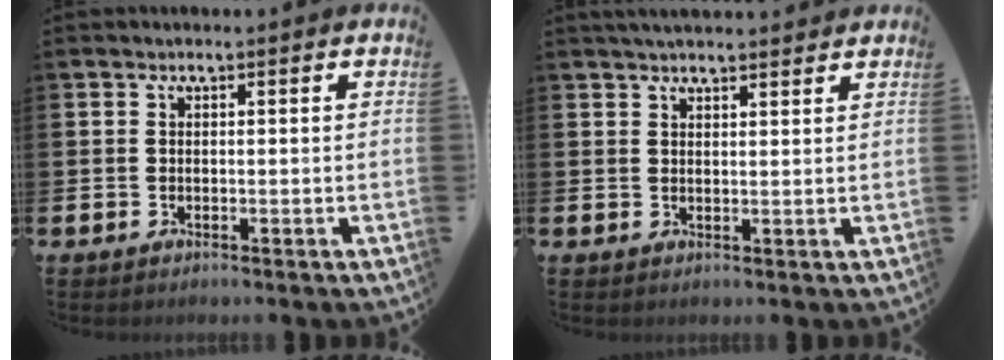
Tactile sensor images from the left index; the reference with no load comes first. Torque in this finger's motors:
{"motor_torque": [1.04, -1.10, 0.18, 0.10]}